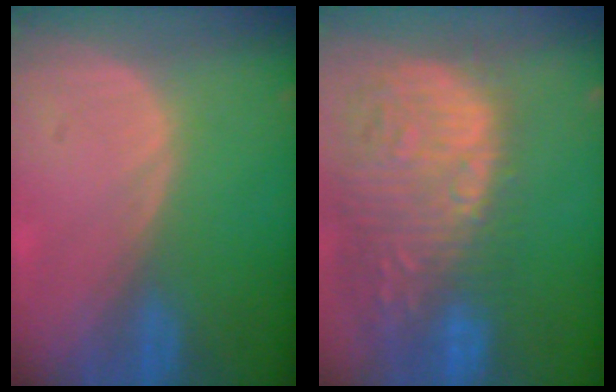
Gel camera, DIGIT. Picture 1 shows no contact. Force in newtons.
{"total": 15.8, "press": 12.9, "slide": 9.1}